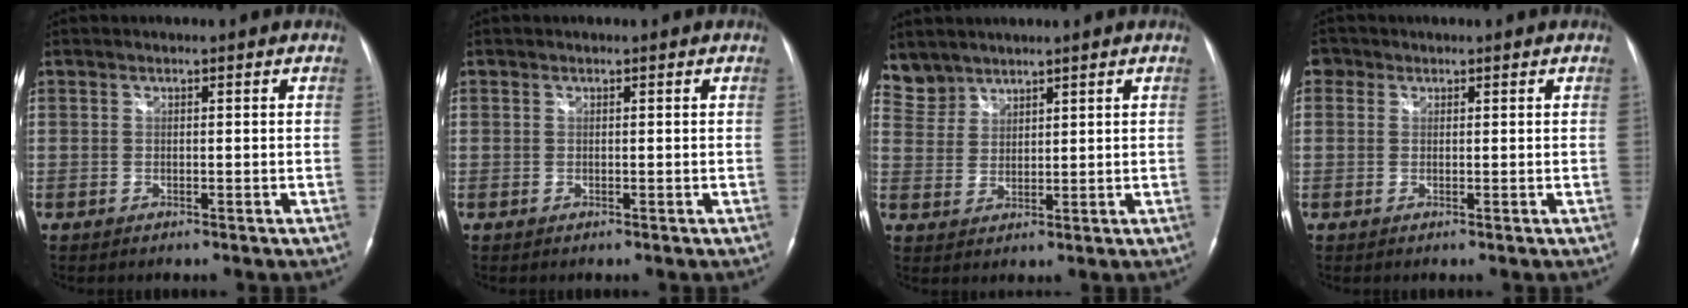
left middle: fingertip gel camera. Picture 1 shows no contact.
{"total": 0.0}
{"total": 4.2, "force": [3.8, 1.6, -0.6], "torque": [0.014, 0.008, 0.085]}
{"total": 1.8, "force": [0.8, 1.5, 0.4], "torque": [-0.002, 0.006, 0.011]}